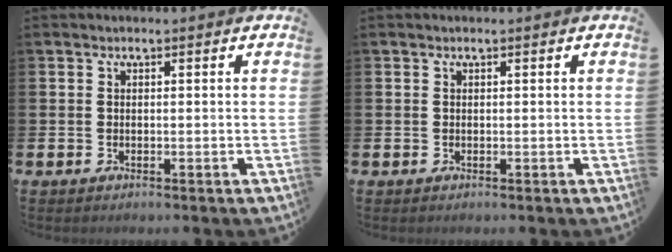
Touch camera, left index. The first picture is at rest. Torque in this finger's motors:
{"motor_torque": [0.87, -1.27, -0.16, 0.01]}